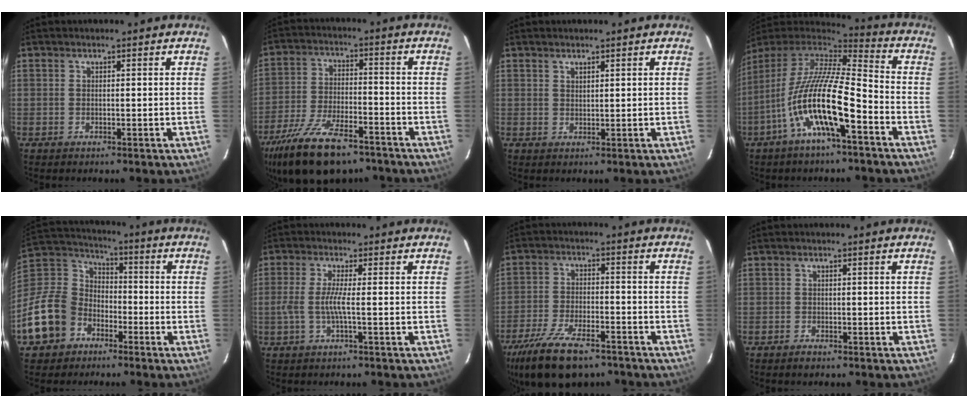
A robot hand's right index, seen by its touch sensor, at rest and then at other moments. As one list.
[{"total": 19.2, "force": [-13.7, 7.7, 11.0], "torque": [-0.234, -0.032, -0.231]}, {"total": 1.1, "force": [0.9, 0.5, 0.5], "torque": [-0.006, 0.001, 0.017]}, {"total": 17.4, "force": [-7.3, 3.7, 15.4], "torque": [-0.279, -0.024, -0.143]}, {"total": 17.5, "force": [-8.8, 13.6, 6.6], "torque": [-0.187, 0.033, -0.149]}, {"total": 4.0, "force": [-1.1, -0.5, 3.8], "torque": [-0.090, -0.003, -0.021]}, {"total": 16.8, "force": [-12.1, 6.8, 9.5], "torque": [-0.210, -0.030, -0.205]}, {"total": 1.6, "force": [-1.3, 0.7, 0.6], "torque": [-0.013, 0.001, -0.023]}]